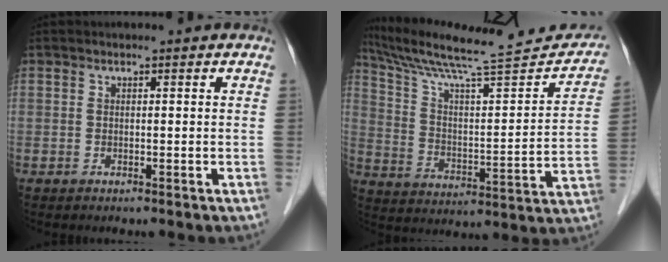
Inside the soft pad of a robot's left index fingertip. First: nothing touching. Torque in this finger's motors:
{"motor_torque": [0.73, -1.17, 0.05, 0.00]}